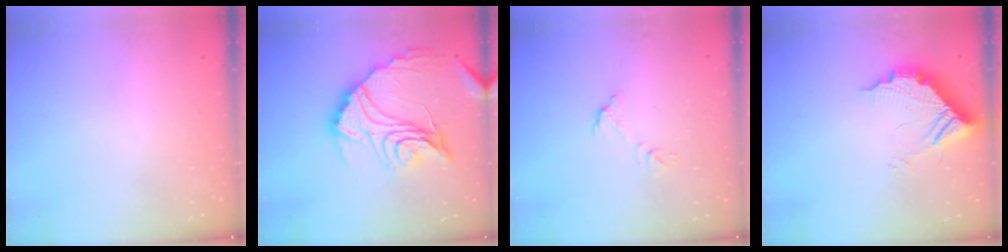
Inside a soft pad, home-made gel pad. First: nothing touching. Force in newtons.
{"total": 23.7, "press": 23.6, "slide": 2.1}
{"total": 6.2, "press": 6.2, "slide": 0.4}
{"total": 13.0, "press": 12.9, "slide": 1.1}